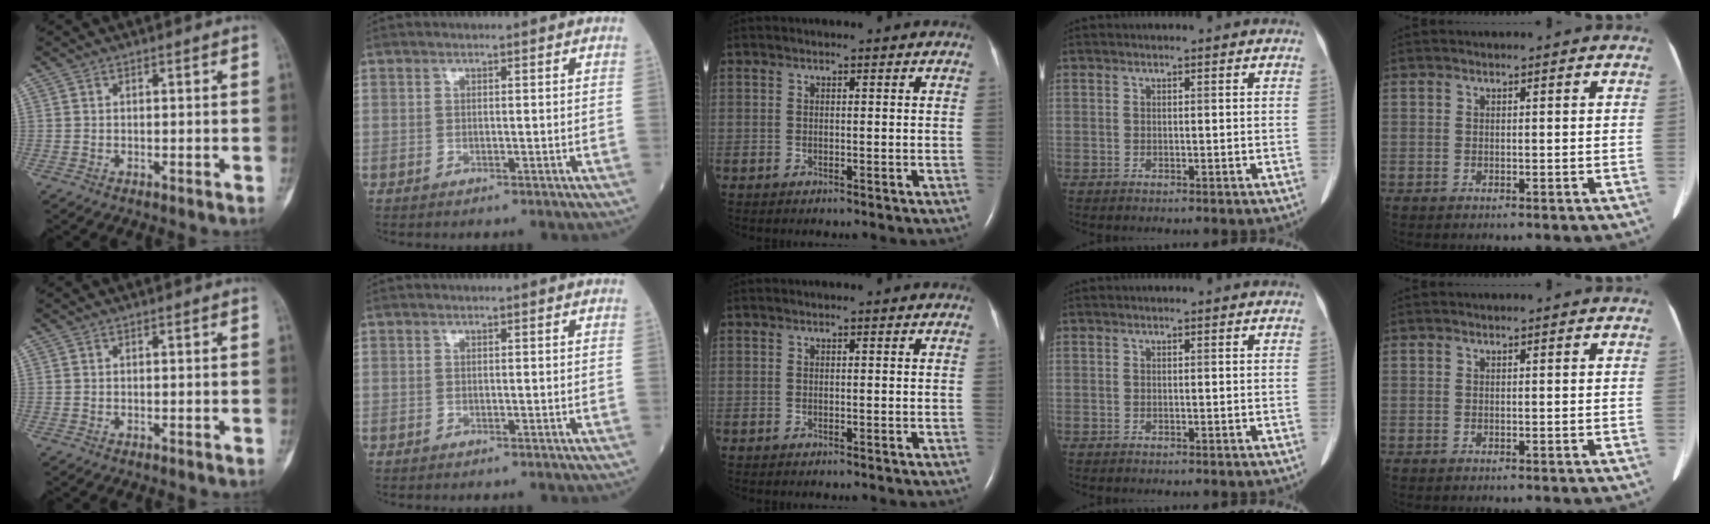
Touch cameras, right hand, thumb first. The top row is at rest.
{}